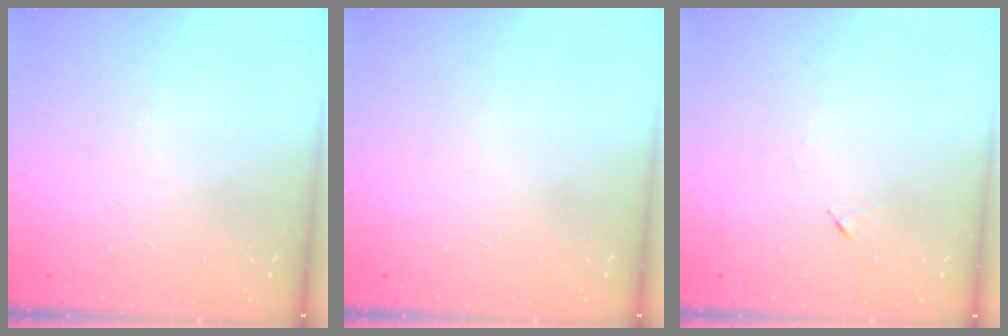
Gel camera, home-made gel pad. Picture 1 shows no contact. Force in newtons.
{"total": 0.0}
{"total": 4.2, "press": 4.1, "slide": 0.7}